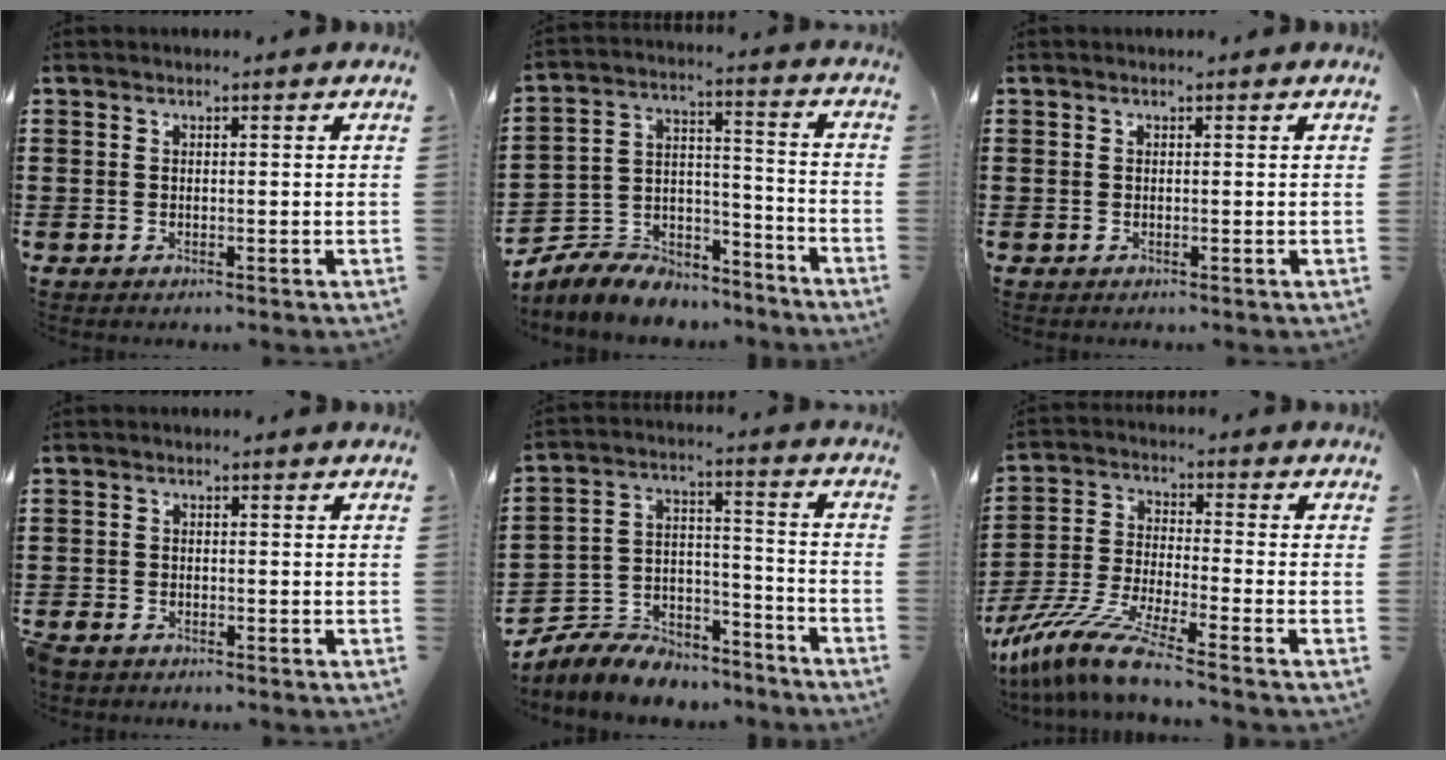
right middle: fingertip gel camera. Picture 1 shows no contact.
{"total": 6.8, "force": [-6.4, 2.3, 0.4], "torque": [-0.022, 0.003, -0.129]}
{"total": 0.0}
{"total": 1.4, "force": [-1.3, 0.6, 0.3], "torque": [-0.025, -0.004, -0.032]}
{"total": 7.0, "force": [-6.6, 2.2, 0.4], "torque": [-0.019, 0.007, -0.133]}
{"total": 9.8, "force": [-8.4, 0.0, 5.2], "torque": [-0.123, -0.010, -0.171]}